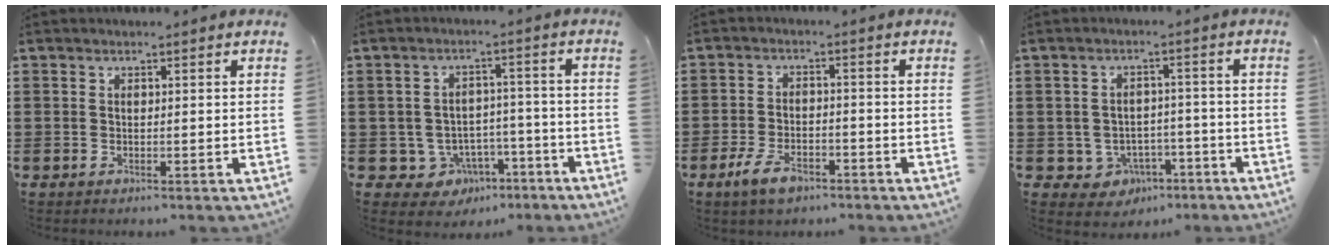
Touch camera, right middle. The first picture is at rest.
{"total": 4.8, "force": [-3.1, 3.5, 1.3], "torque": [-0.033, 0.014, -0.059]}
{"total": 4.9, "force": [-3.0, 2.2, 3.2], "torque": [-0.071, 0.003, -0.061]}
{"total": 3.6, "force": [-2.4, 2.5, 0.8], "torque": [-0.025, 0.008, -0.050]}